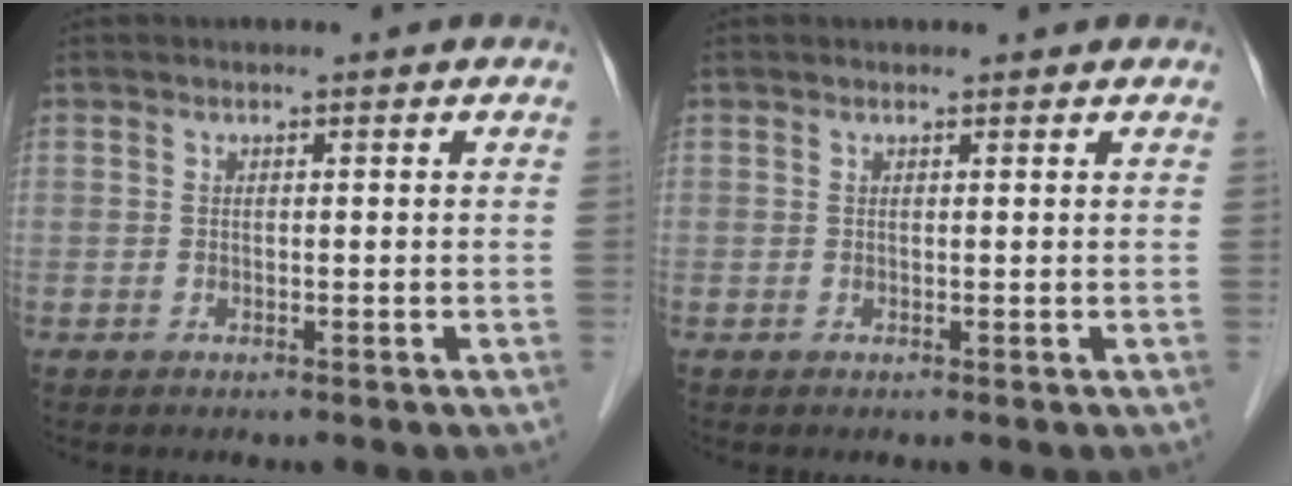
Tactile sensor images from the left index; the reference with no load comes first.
{"total": 1.5, "force": [1.4, 0.5, 0.3], "torque": [-0.014, 0.014, 0.014]}